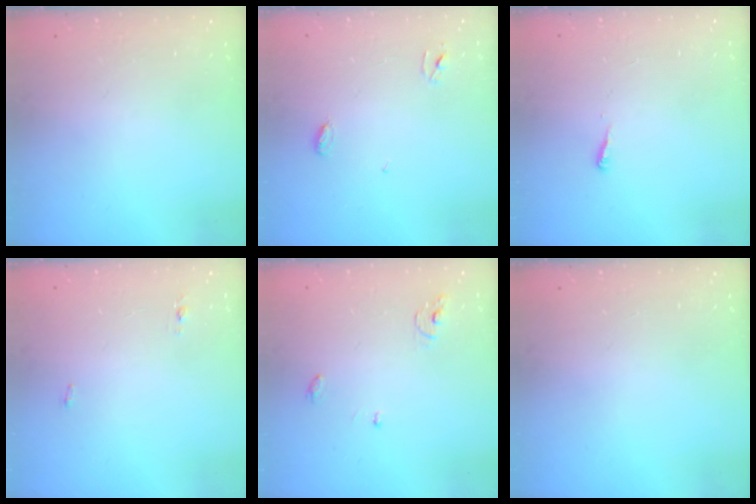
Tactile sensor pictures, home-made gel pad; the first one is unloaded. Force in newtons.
{"total": 3.4, "press": 3.4, "slide": 0.3}
{"total": 4.6, "press": 4.6, "slide": 0.5}
{"total": 3.2, "press": 3.0, "slide": 1.0}
{"total": 3.9, "press": 3.9, "slide": 0.2}
{"total": 0.0}